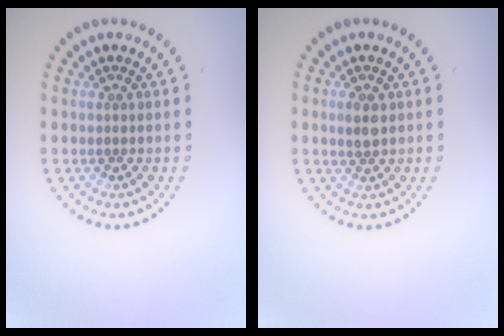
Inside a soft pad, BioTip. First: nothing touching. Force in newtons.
{"total": 1.7, "press": 1.7, "slide": 0.4}